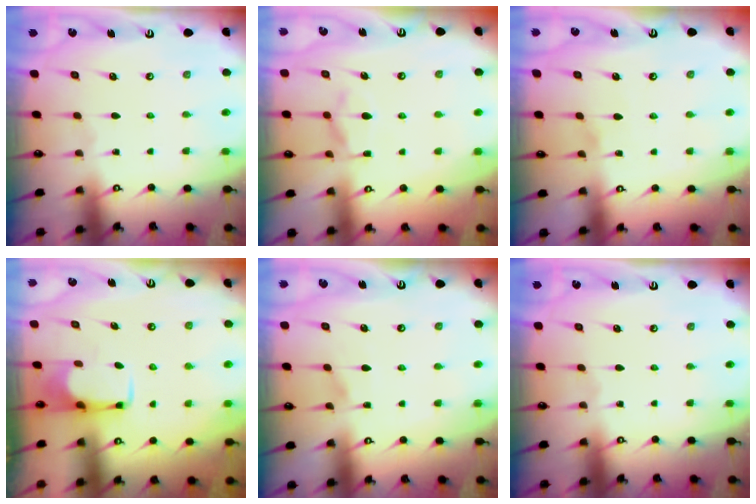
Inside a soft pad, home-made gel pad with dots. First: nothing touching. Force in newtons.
{"total": 2.8, "press": 2.4, "slide": 1.4}
{"total": 3.5, "press": 3.4, "slide": 0.5}
{"total": 2.8, "press": 2.8, "slide": 0.4}
{"total": 5.4, "press": 5.4, "slide": 0.7}
{"total": 0.0}